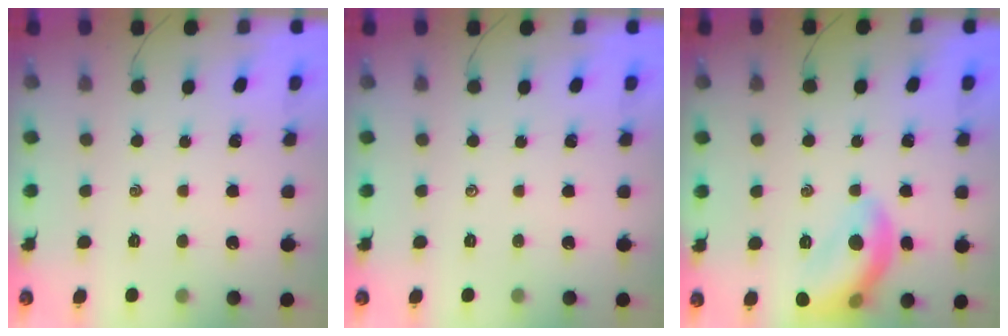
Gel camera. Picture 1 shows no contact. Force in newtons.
{"total": 0.0}
{"total": 12.7, "press": 12.7, "slide": 1.0}